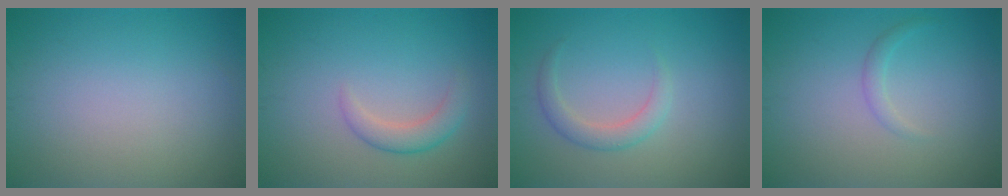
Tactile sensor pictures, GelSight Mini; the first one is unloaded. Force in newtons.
{"total": 2.3, "press": 2.2, "slide": 0.2}
{"total": 2.1, "press": 2.0, "slide": 0.2}
{"total": 1.0, "press": 1.0, "slide": 0.1}